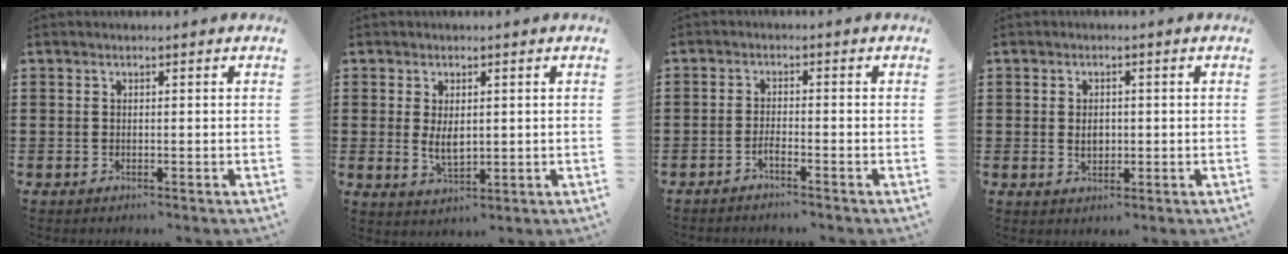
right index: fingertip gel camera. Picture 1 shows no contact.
{"total": 3.6, "force": [0.3, 1.9, 3.0], "torque": [-0.053, 0.002, 0.006]}
{"total": 1.6, "force": [-1.4, -0.1, 0.8], "torque": [-0.016, -0.003, -0.025]}
{"total": 2.5, "force": [0.0, 1.7, 1.8], "torque": [-0.038, 0.006, -0.001]}